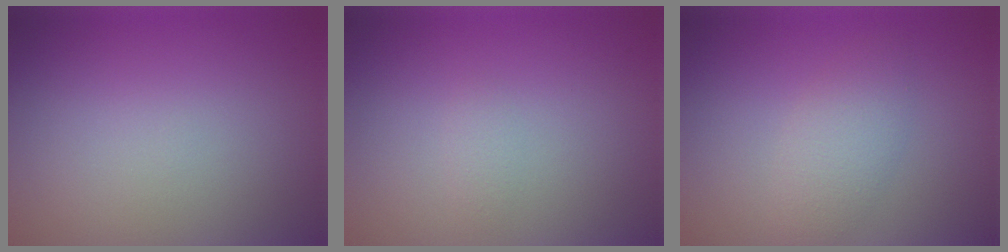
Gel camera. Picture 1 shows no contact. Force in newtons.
{"total": 0.7, "press": 0.7, "slide": 0.0}
{"total": 2.7, "press": 2.6, "slide": 0.0}